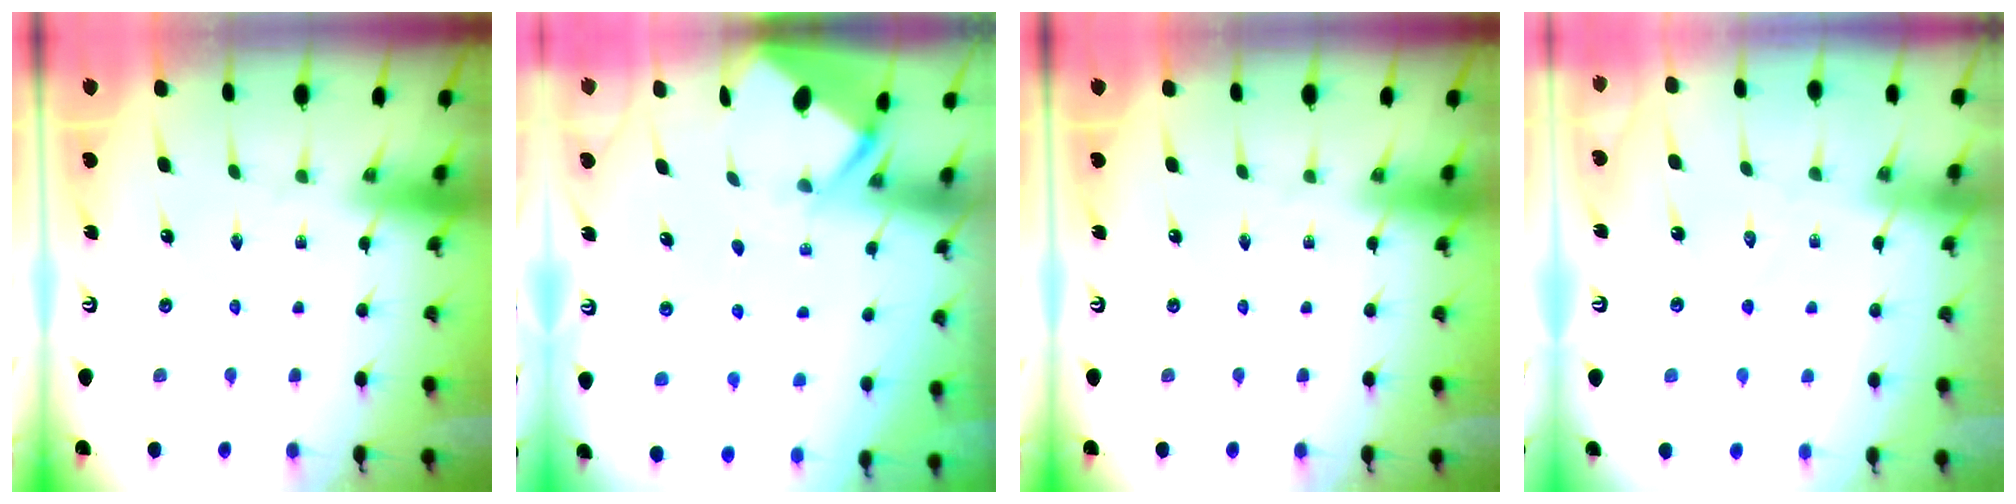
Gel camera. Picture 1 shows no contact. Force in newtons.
{"total": 2.6, "press": 2.6, "slide": 0.3}
{"total": 0.0}
{"total": 4.4, "press": 4.4, "slide": 0.3}